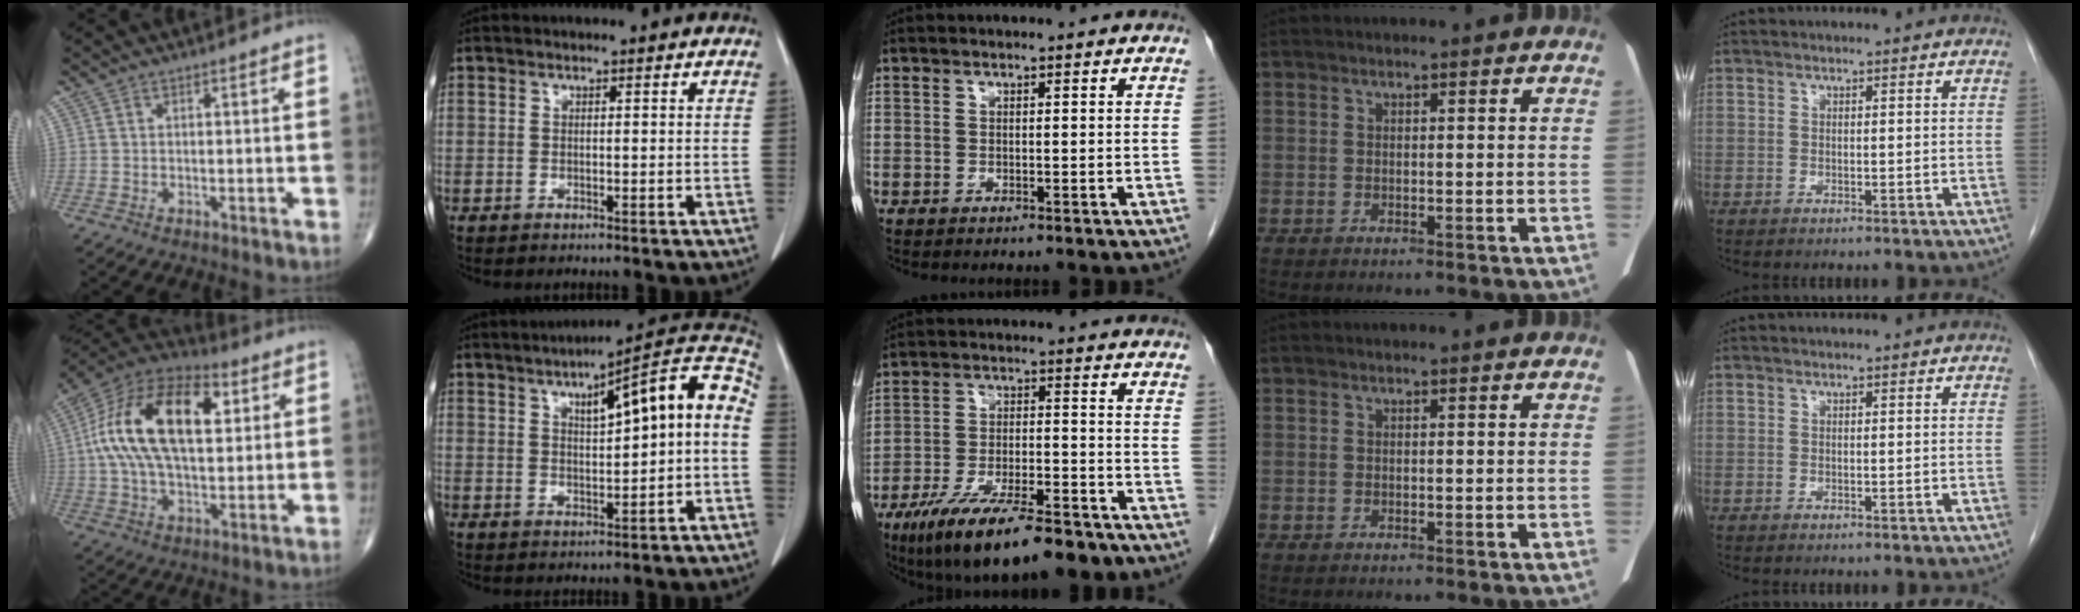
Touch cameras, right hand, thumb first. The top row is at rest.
{"thumb": {"total": 23.4, "force": [4.9, 12.5, 19.2], "torque": [-0.345, 0.015, 0.073]}, "index": {"total": 13.6, "force": [2.2, 2.5, 13.2], "torque": [-0.180, 0.040, 0.027]}, "middle": {"total": 16.3, "force": [-11.6, 4.1, 10.7], "torque": [-0.170, -0.016, -0.191]}}